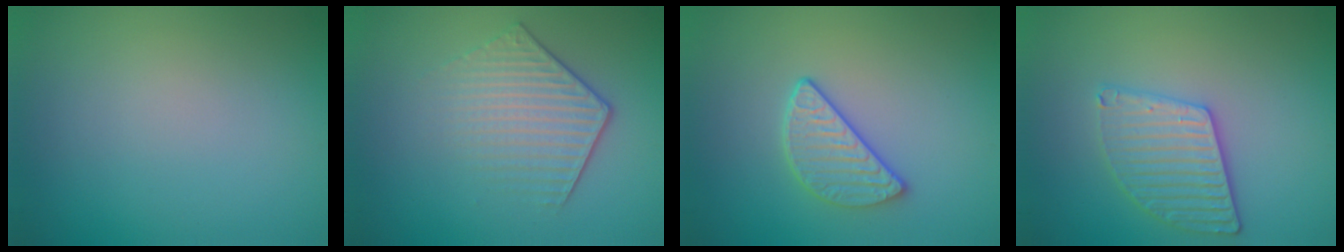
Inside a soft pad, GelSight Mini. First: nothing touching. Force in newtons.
{"total": 4.0, "press": 3.2, "slide": 2.3}
{"total": 2.9, "press": 2.6, "slide": 1.3}
{"total": 3.7, "press": 3.4, "slide": 1.4}